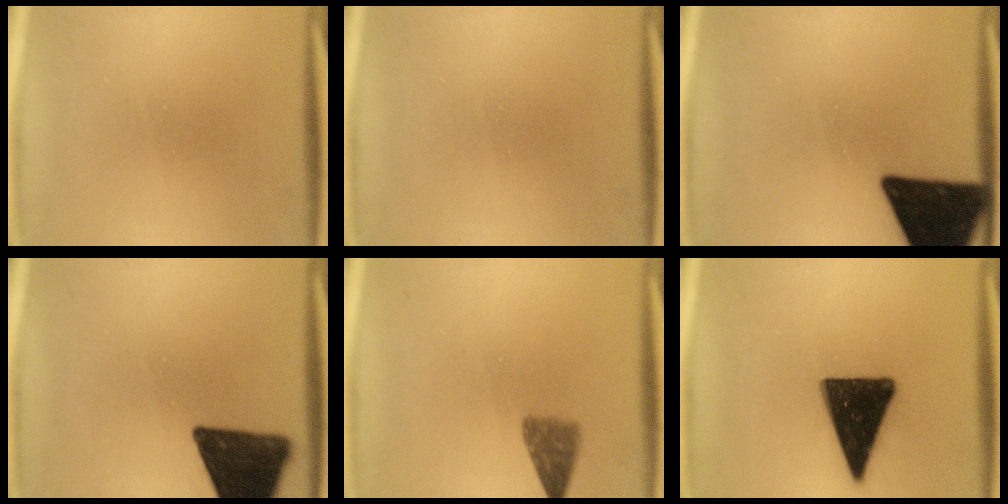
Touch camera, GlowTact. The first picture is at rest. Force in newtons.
{"total": 0.0}
{"total": 18.5}
{"total": 14.8}
{"total": 3.6}
{"total": 15.8}